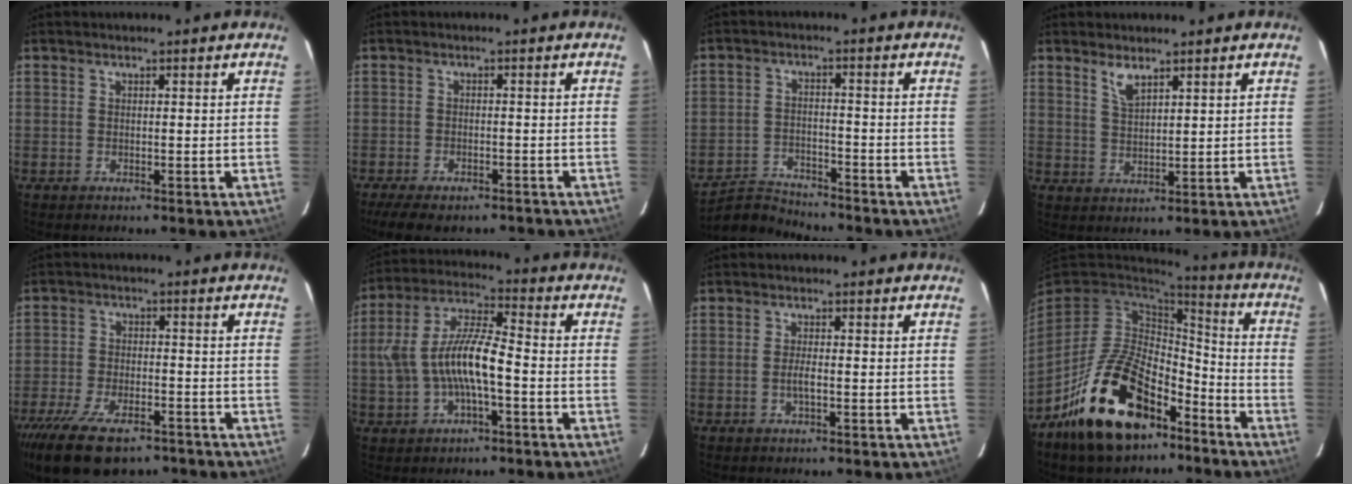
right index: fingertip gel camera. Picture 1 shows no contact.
{"total": 10.7, "force": [-8.5, 3.9, 5.2], "torque": [-0.118, -0.028, -0.128]}
{"total": 6.7, "force": [-6.6, 1.5, 0.0], "torque": [-0.022, 0.012, -0.120]}
{"total": 3.5, "force": [2.5, 1.0, 2.2], "torque": [-0.042, -0.002, 0.050]}
{"total": 18.1, "force": [-12.8, 7.8, 10.2], "torque": [-0.219, -0.033, -0.209]}
{"total": 12.7, "force": [-2.3, 4.5, 11.7], "torque": [-0.246, 0.011, -0.039]}
{"total": 1.9, "force": [-0.5, 0.3, 1.8], "torque": [-0.035, -0.003, -0.010]}
{"total": 20.9, "force": [-12.3, 11.1, 12.7], "torque": [-0.250, 0.013, -0.195]}